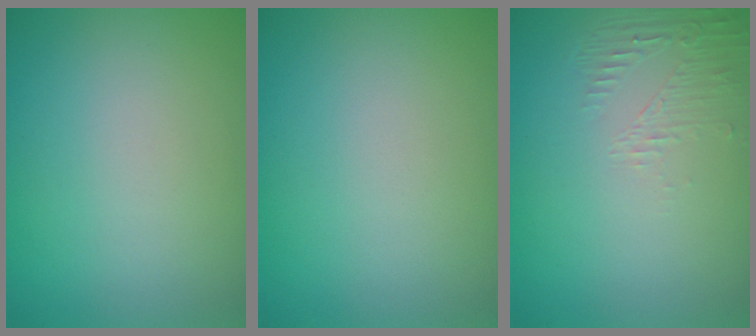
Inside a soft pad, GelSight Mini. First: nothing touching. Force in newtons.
{"total": 0.0}
{"total": 1.3, "press": 0.0, "slide": 1.3}